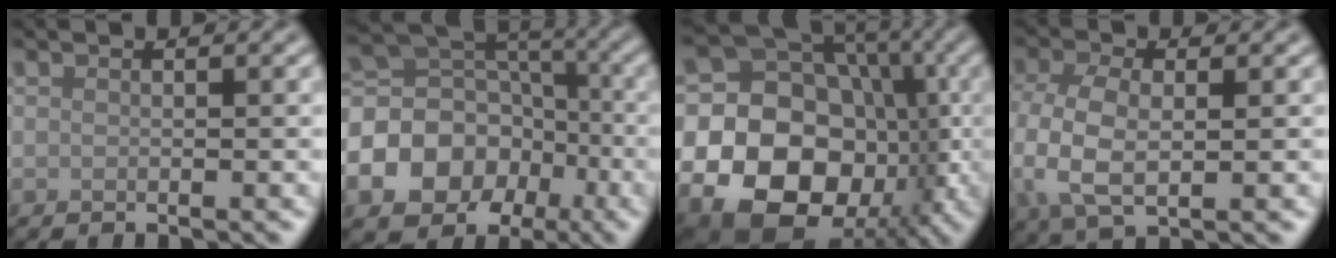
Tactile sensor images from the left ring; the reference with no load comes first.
{"total": 12.8, "force": [-4.5, 10.8, 5.2], "torque": [-0.107, -0.006, -0.088]}
{"total": 21.0, "force": [-4.8, 18.0, 9.8], "torque": [-0.171, -0.006, -0.113]}
{"total": 5.9, "force": [-0.7, 3.4, 4.8], "torque": [-0.113, -0.005, -0.014]}